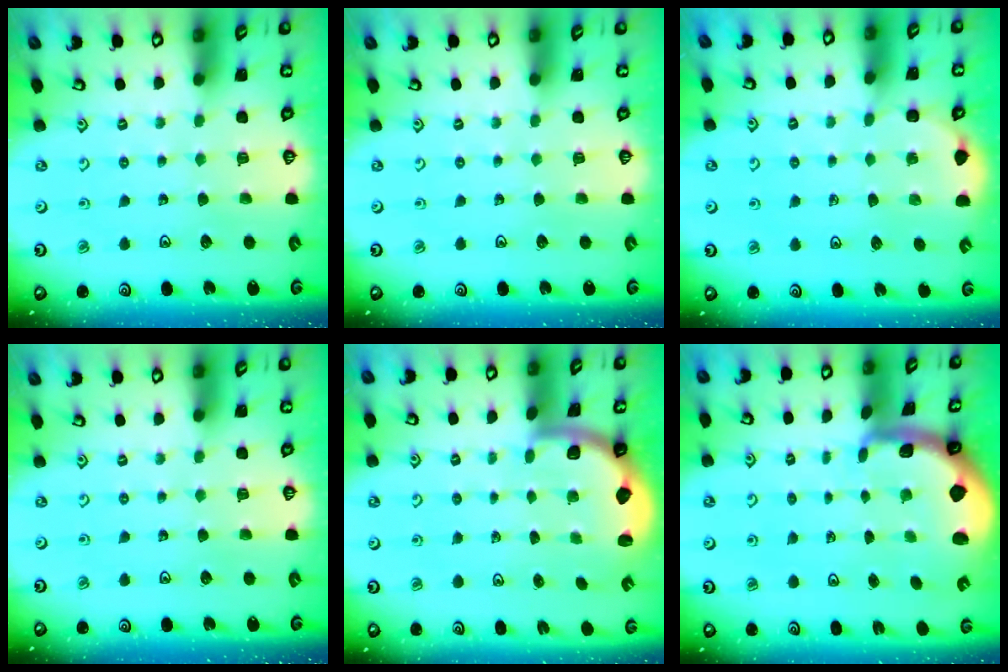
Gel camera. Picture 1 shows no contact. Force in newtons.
{"total": 0.0}
{"total": 3.0, "press": 2.9, "slide": 0.9}
{"total": 0.0}
{"total": 2.0, "press": 2.0, "slide": 0.5}
{"total": 1.7, "press": 1.6, "slide": 0.4}